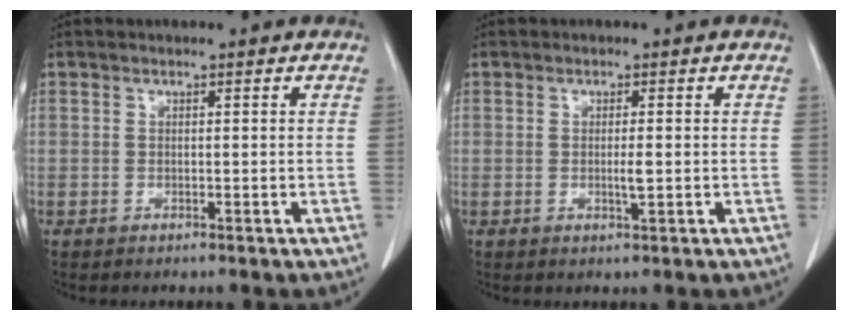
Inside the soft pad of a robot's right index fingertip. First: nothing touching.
{"total": 2.3, "force": [-0.2, 0.5, 2.2], "torque": [-0.044, -0.002, -0.001]}